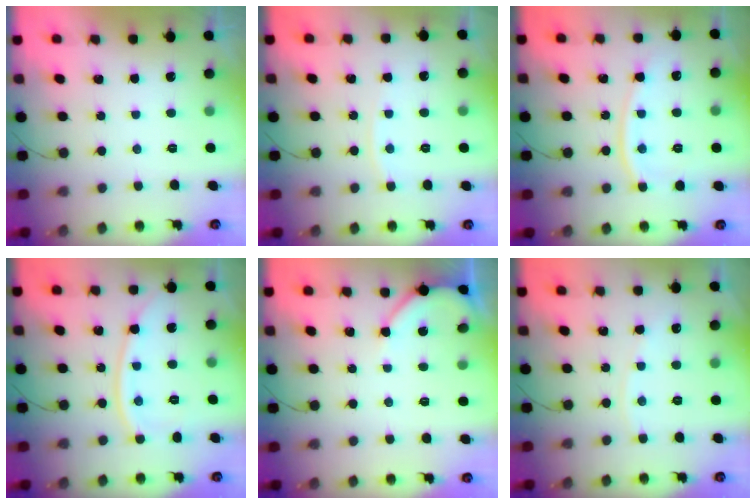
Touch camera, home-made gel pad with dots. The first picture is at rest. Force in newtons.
{"total": 6.3, "press": 6.3, "slide": 0.7}
{"total": 10.5, "press": 10.4, "slide": 1.3}
{"total": 10.4, "press": 10.4, "slide": 0.3}
{"total": 4.9, "press": 4.8, "slide": 0.5}
{"total": 2.0, "press": 2.0, "slide": 0.4}